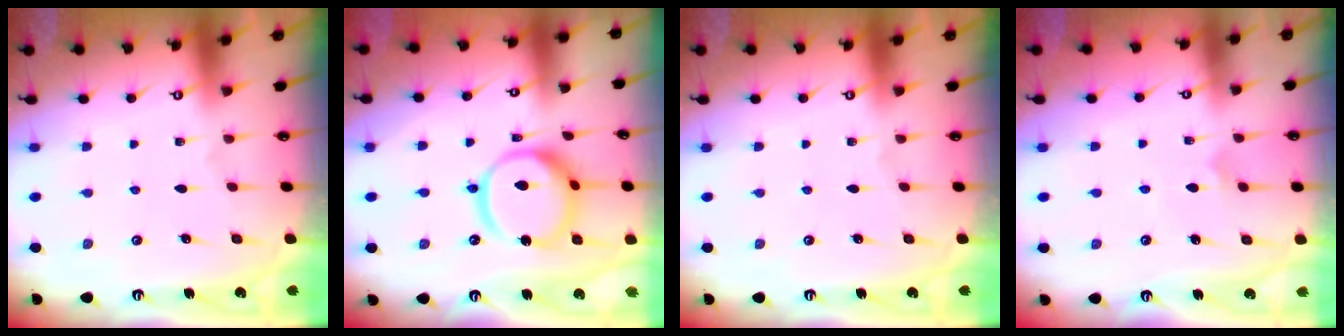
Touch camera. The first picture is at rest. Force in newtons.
{"total": 15.1, "press": 15.0, "slide": 1.7}
{"total": 0.0}
{"total": 3.9, "press": 3.9, "slide": 0.5}